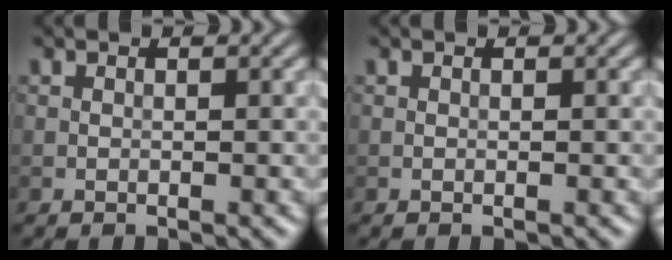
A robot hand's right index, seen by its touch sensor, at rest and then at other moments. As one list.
[{"total": 0.0}]